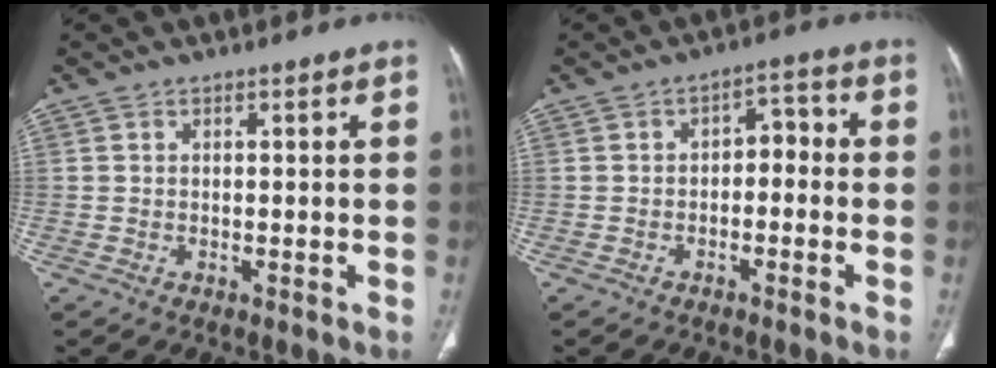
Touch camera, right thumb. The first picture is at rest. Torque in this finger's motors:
{"motor_torque": [0.02, -0.05, -0.31, 0.16, -0.01]}